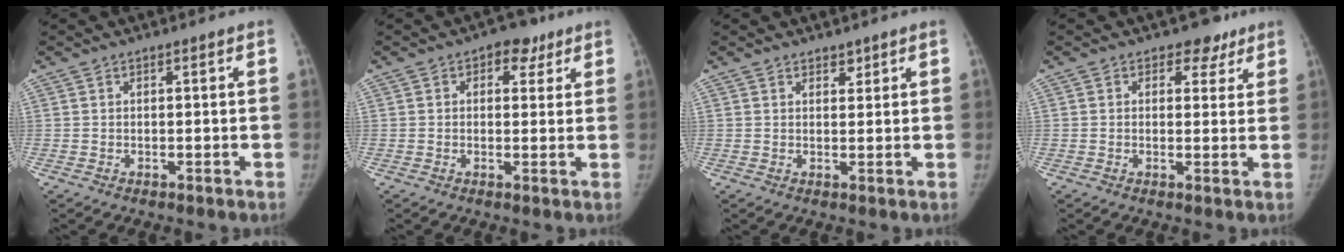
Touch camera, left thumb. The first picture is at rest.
{"total": 5.2, "force": [2.5, 3.6, 2.8], "torque": [-0.005, -0.004, 0.027]}
{"total": 1.7, "force": [1.3, 1.0, 0.3], "torque": [0.013, -0.014, 0.015]}
{"total": 4.3, "force": [2.7, 3.1, 1.2], "torque": [0.012, -0.010, 0.034]}